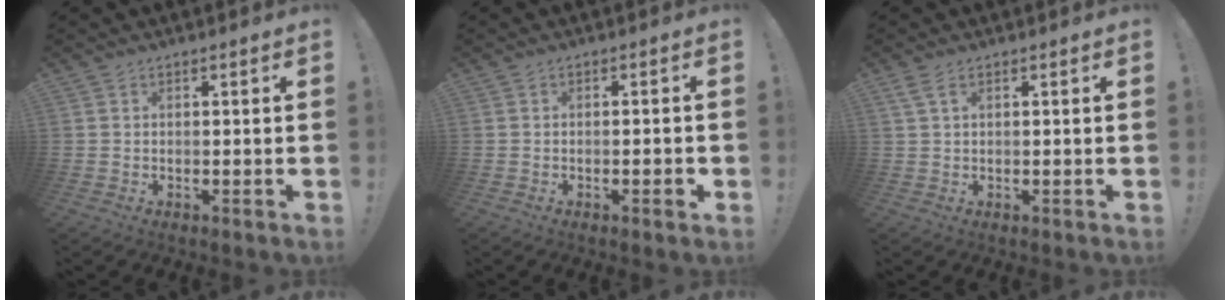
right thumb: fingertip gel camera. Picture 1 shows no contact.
{"total": 2.3, "force": [-1.1, 0.5, 2.0], "torque": [-0.032, 0.008, -0.017]}
{"total": 2.6, "force": [1.2, 1.1, 2.1], "torque": [-0.043, 0.003, 0.024]}